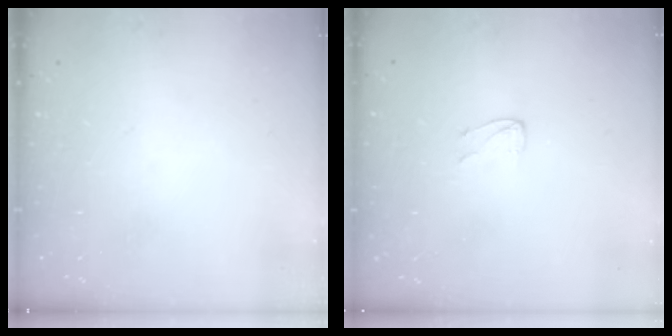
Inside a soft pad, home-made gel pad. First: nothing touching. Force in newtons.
{"total": 3.0, "press": 3.0, "slide": 0.3}